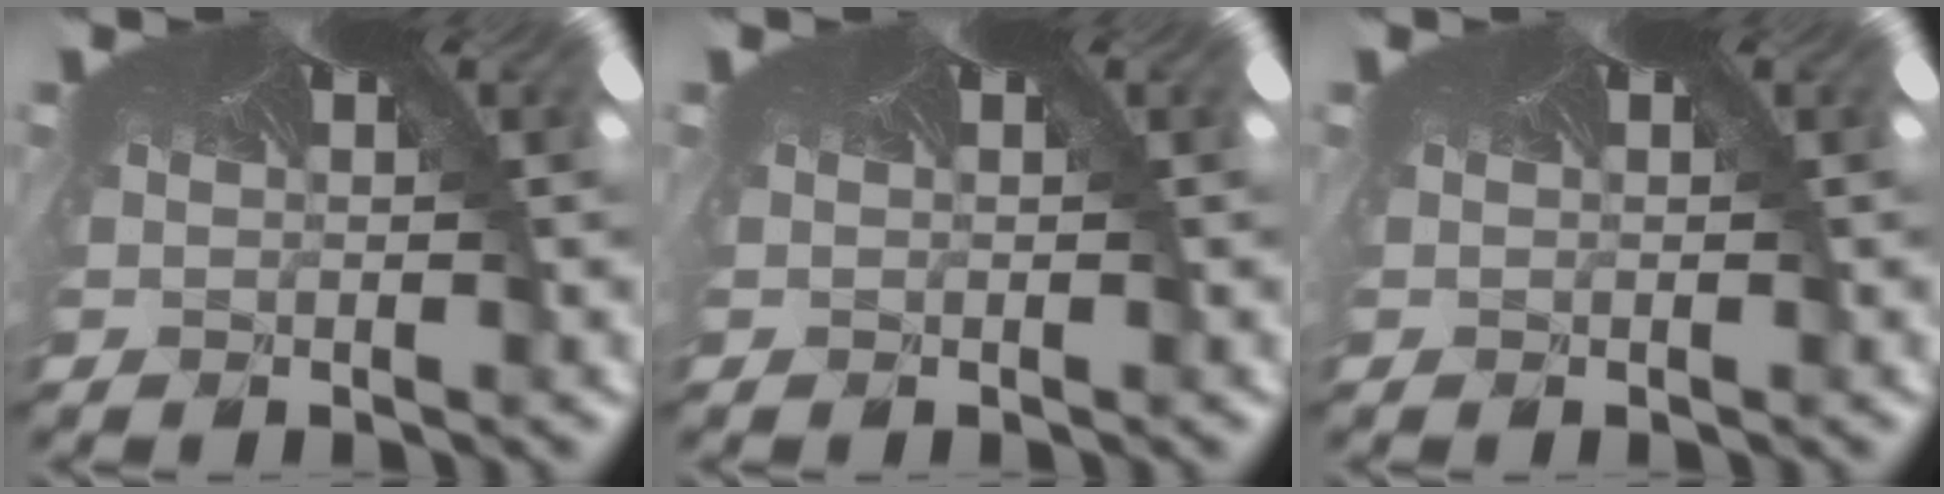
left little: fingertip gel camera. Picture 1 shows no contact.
{"total": 0.0}
{"total": 0.0}